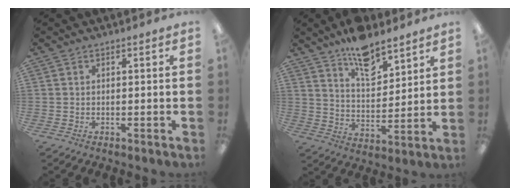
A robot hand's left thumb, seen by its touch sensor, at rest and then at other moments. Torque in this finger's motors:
{"motor_torque": [1.60, 1.12, 1.46, -1.31, 0.08]}